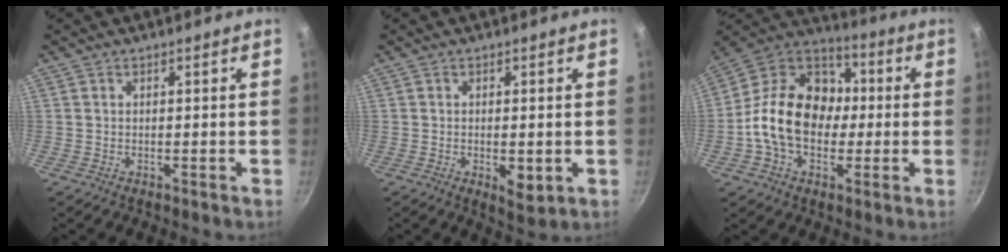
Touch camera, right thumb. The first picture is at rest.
{"total": 4.5, "force": [-1.0, 2.0, 3.9], "torque": [-0.057, -0.009, -0.009]}
{"total": 19.6, "force": [-1.3, 14.5, 13.1], "torque": [-0.188, 0.044, -0.038]}